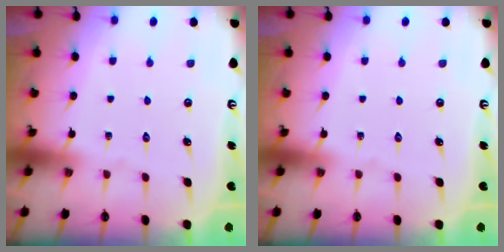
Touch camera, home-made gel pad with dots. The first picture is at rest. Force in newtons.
{"total": 0.0}